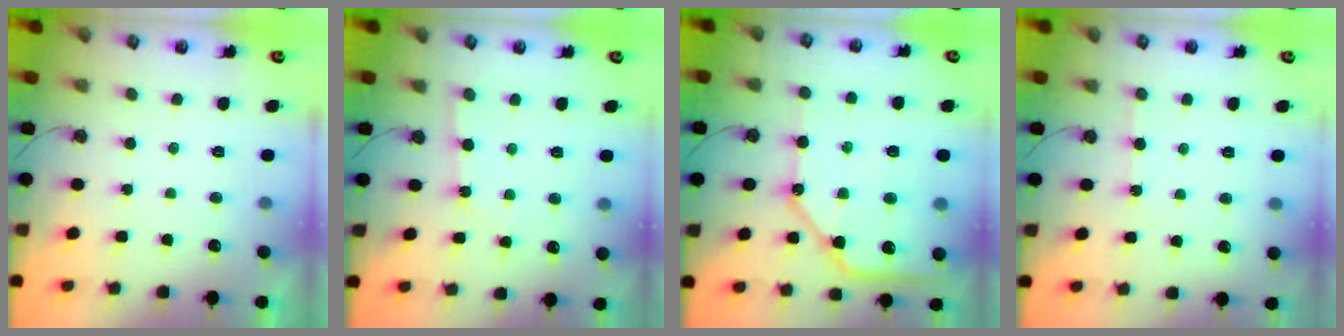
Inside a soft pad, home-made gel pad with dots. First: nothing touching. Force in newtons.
{"total": 2.4, "press": 2.4, "slide": 0.4}
{"total": 17.9, "press": 17.8, "slide": 2.1}
{"total": 4.4, "press": 4.4, "slide": 0.5}